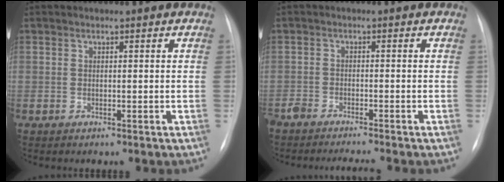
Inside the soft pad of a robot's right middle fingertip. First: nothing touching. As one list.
[{"total": 5.7, "force": [-5.3, 0.0, 2.2], "torque": [-0.033, -0.014, -0.089]}]